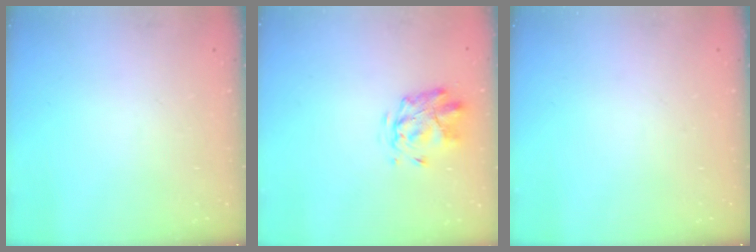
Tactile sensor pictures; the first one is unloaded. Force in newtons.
{"total": 2.8, "press": 2.4, "slide": 1.4}
{"total": 0.0}